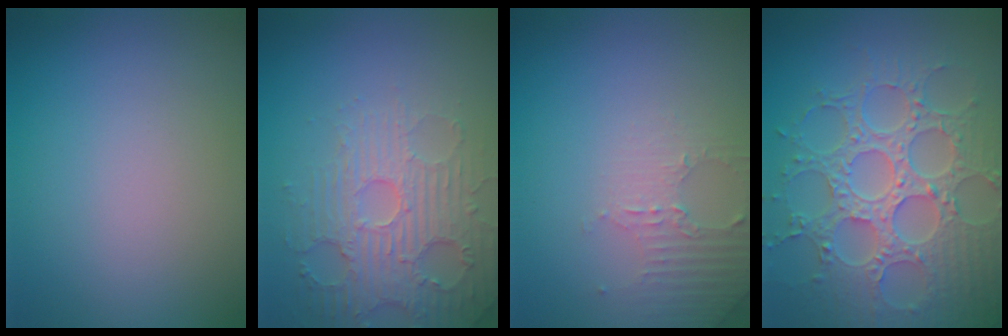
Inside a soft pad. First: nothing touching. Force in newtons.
{"total": 5.0, "press": 4.1, "slide": 2.9}
{"total": 2.6, "press": 2.5, "slide": 0.7}
{"total": 8.5, "press": 6.5, "slide": 5.4}